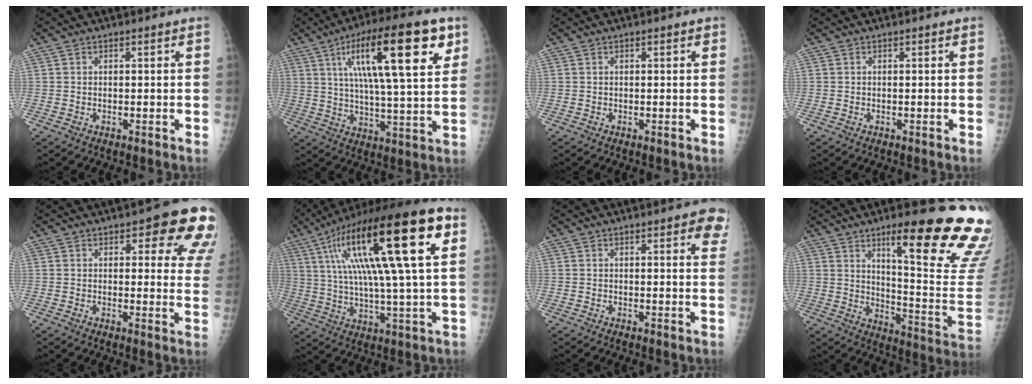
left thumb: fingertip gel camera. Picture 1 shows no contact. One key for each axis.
{"total": 22.7, "fx": 9.4, "fy": 5.7, "fz": 19.8, "tx": -0.302, "ty": -0.009, "tz": 0.145}
{"total": 1.0, "fx": 0.3, "fy": 0.4, "fz": 0.9, "tx": -0.011, "ty": 0.003, "tz": 0.003}
{"total": 0.0}
{"total": 13.8, "fx": 7.2, "fy": 5.3, "fz": 10.6, "tx": -0.076, "ty": -0.032, "tz": 0.073}
{"total": 27.9, "fx": 9.3, "fy": 5.5, "fz": 25.8, "tx": -0.450, "ty": 0.014, "tz": 0.142}
{"total": 6.7, "fx": 3.7, "fy": 1.9, "fz": 5.3, "tx": -0.042, "ty": -0.008, "tz": 0.038}
{"total": 26.4, "fx": 14.3, "fy": 4.9, "fz": 21.6, "tx": -0.225, "ty": -0.066, "tz": 0.212}